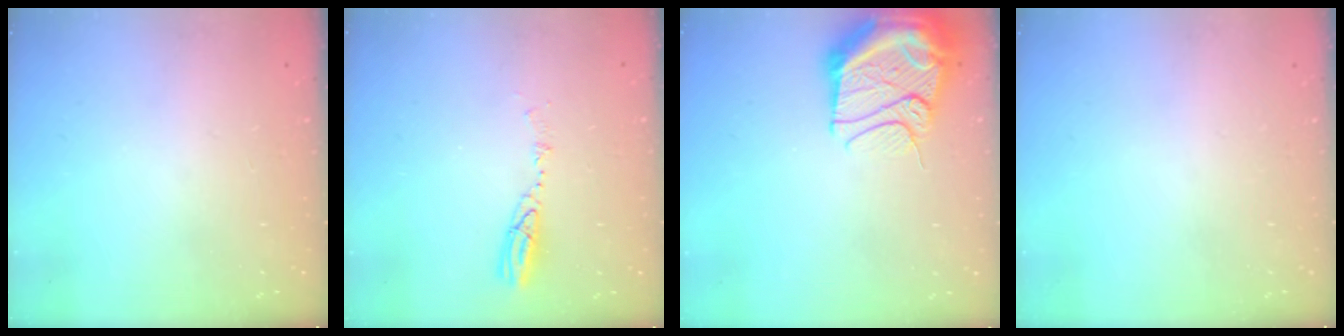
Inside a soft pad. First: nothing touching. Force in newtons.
{"total": 4.7, "press": 4.6, "slide": 0.5}
{"total": 17.9, "press": 16.5, "slide": 6.9}
{"total": 0.0}